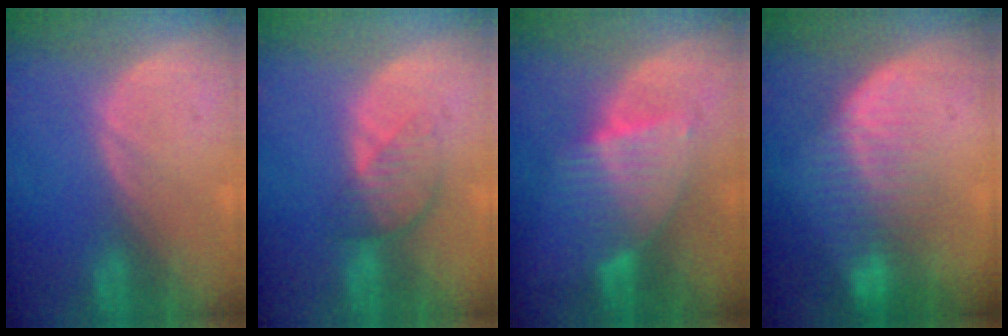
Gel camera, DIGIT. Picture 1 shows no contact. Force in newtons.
{"total": 4.4, "press": 3.9, "slide": 2.0}
{"total": 6.1, "press": 6.1, "slide": 0.5}
{"total": 8.3, "press": 7.1, "slide": 4.3}